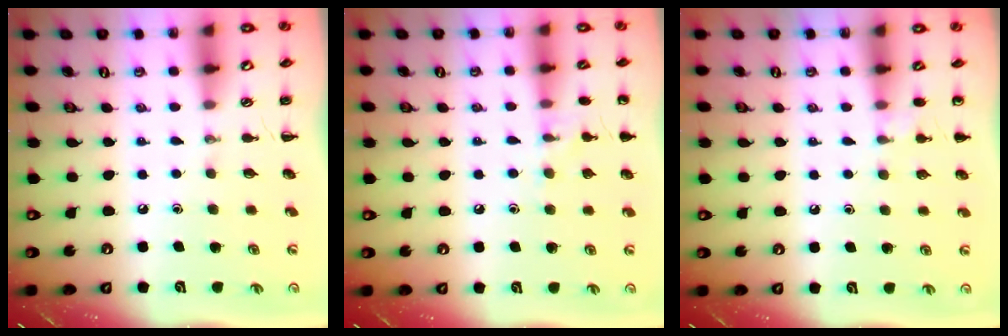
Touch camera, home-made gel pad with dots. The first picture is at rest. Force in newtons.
{"total": 8.7, "press": 8.5, "slide": 1.9}
{"total": 6.0, "press": 5.7, "slide": 1.9}